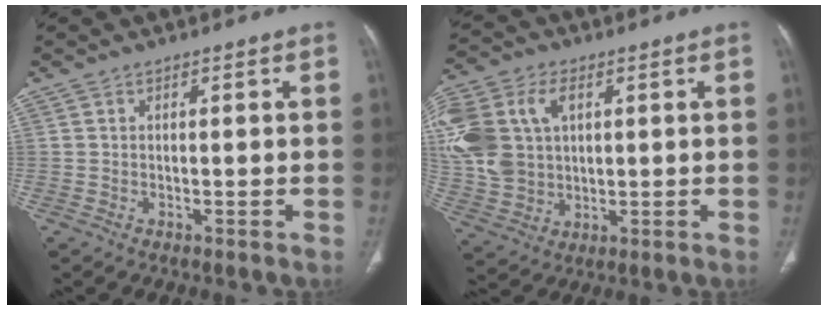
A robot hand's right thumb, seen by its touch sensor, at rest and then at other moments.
{"total": 18.6, "force": [3.9, 13.5, 12.2], "torque": [-0.287, 0.013, 0.080]}